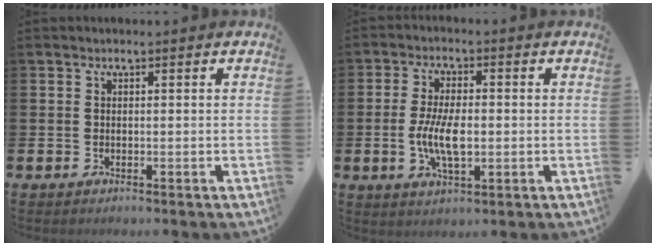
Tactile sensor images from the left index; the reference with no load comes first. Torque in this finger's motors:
{"motor_torque": [1.64, 0.22, 0.32, 0.21]}